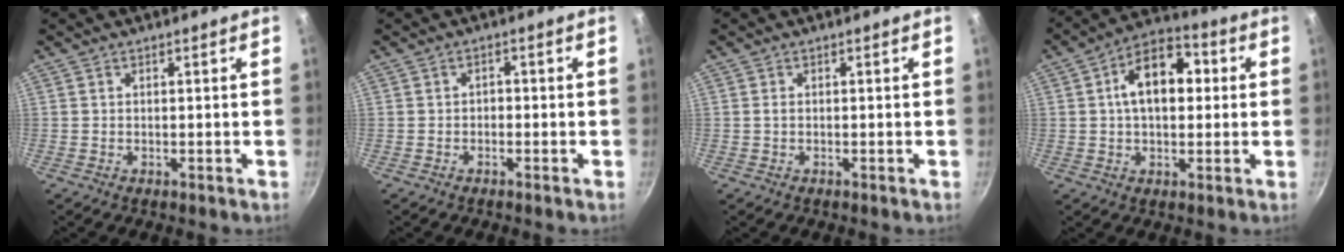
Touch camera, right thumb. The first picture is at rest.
{"total": 1.2, "force": [-0.5, 0.9, 0.6], "torque": [0.002, 0.008, -0.013]}
{"total": 0.6, "force": [-0.1, 0.4, 0.5], "torque": [-0.011, 0.000, -0.002]}
{"total": 12.7, "force": [1.9, 7.7, 9.9], "torque": [-0.138, 0.024, 0.020]}